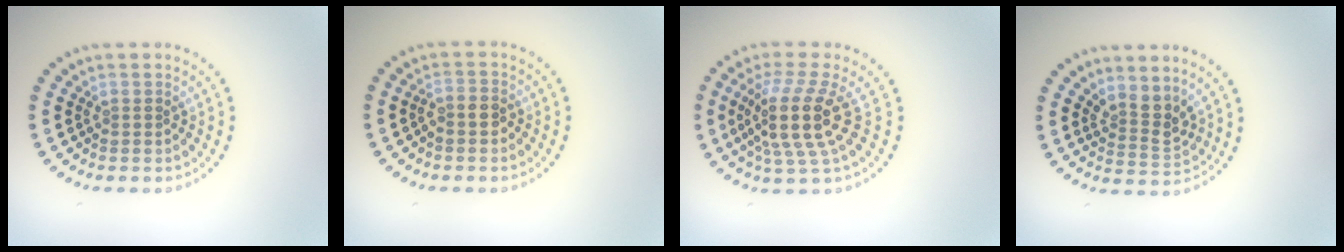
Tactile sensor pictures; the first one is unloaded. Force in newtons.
{"total": 1.3, "press": 1.2, "slide": 0.6}
{"total": 4.9, "press": 3.7, "slide": 3.2}
{"total": 2.6, "press": 1.9, "slide": 1.7}